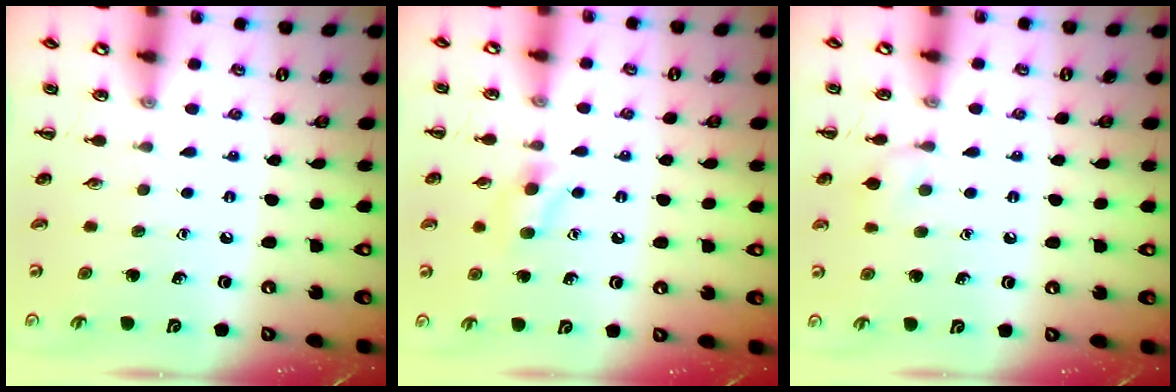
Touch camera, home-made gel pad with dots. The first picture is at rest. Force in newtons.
{"total": 5.8, "press": 5.5, "slide": 1.6}
{"total": 6.7, "press": 6.4, "slide": 2.0}